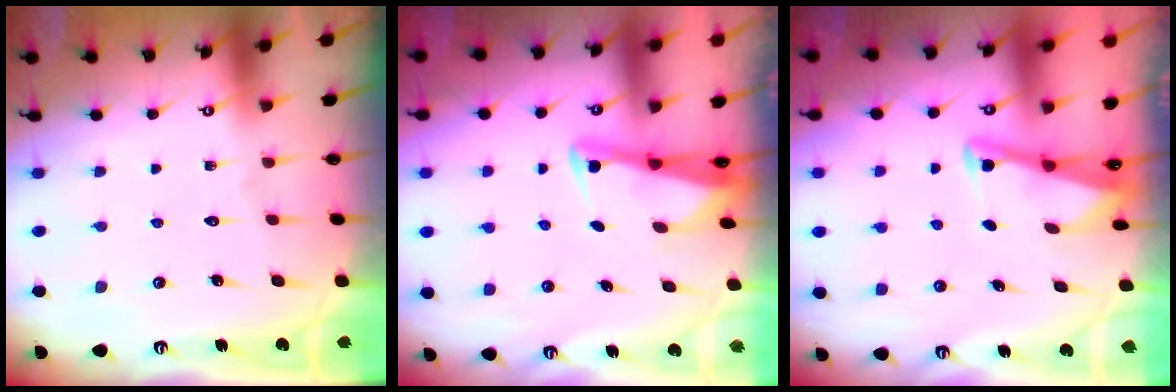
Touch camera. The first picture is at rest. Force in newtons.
{"total": 2.7, "press": 2.7, "slide": 0.3}
{"total": 3.1, "press": 3.1, "slide": 0.4}